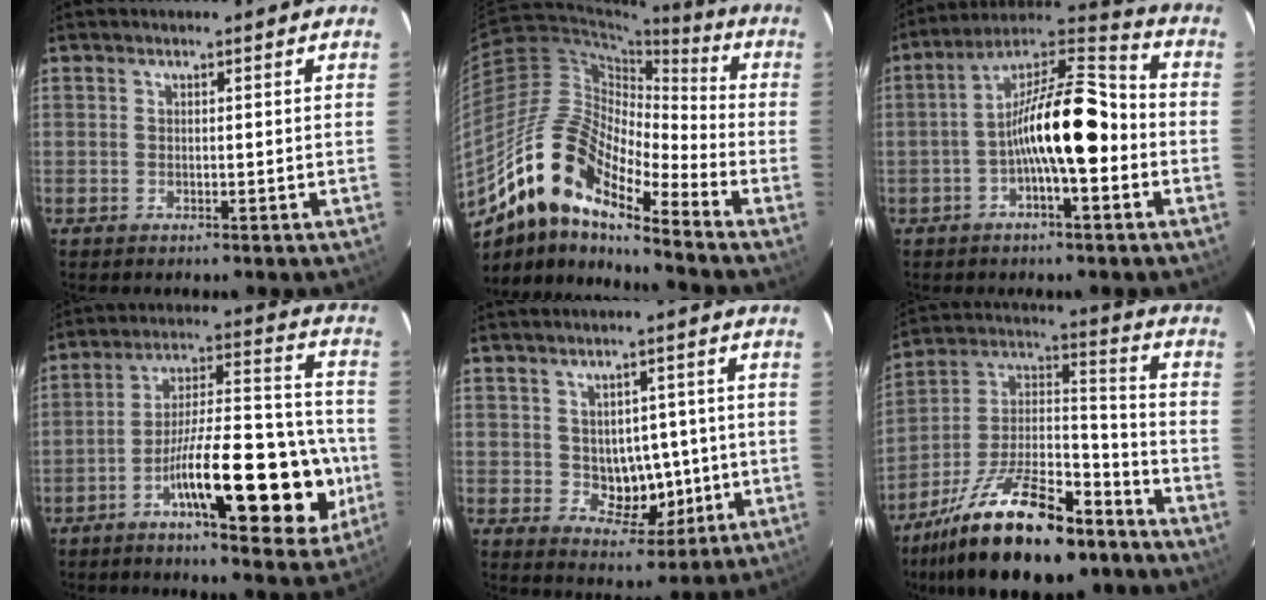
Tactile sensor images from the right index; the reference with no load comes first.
{"total": 18.4, "force": [-12.3, 5.6, 12.5], "torque": [-0.238, 0.023, -0.222]}
{"total": 14.8, "force": [-2.6, 3.6, 14.1], "torque": [-0.254, 0.035, -0.044]}
{"total": 21.6, "force": [-7.8, 5.5, 19.3], "torque": [-0.260, 0.023, -0.108]}
{"total": 8.2, "force": [-0.5, 5.5, 6.1], "torque": [-0.086, 0.009, 0.007]}
{"total": 24.1, "force": [-16.5, 7.1, 16.0], "torque": [-0.283, 0.004, -0.282]}